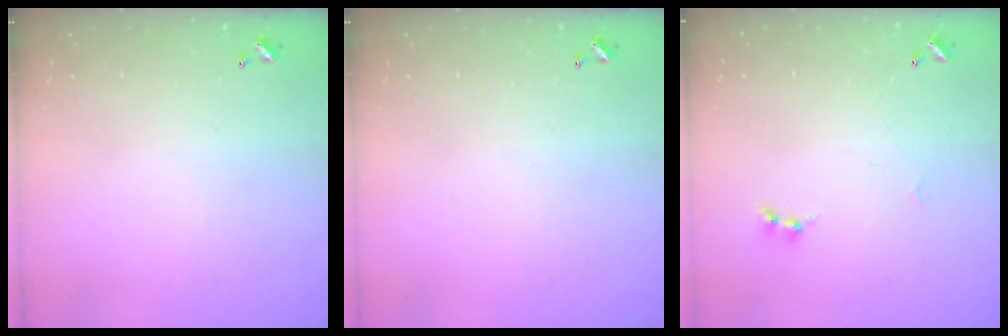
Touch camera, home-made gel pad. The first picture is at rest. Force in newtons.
{"total": 0.0}
{"total": 1.7, "press": 1.6, "slide": 0.6}